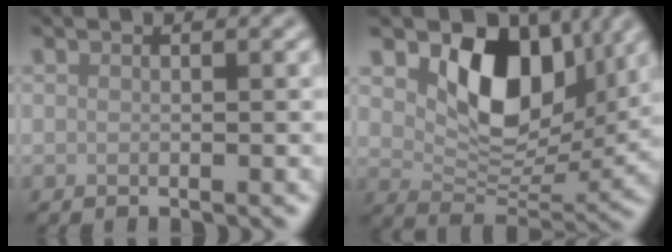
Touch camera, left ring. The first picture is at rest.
{"total": 8.9, "force": [3.3, 5.7, 6.0], "torque": [-0.092, -0.020, 0.062]}